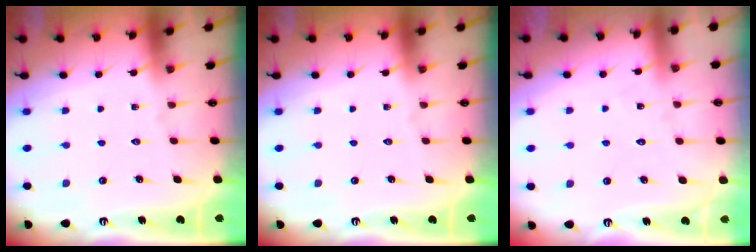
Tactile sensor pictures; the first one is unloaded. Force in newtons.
{"total": 0.0}
{"total": 4.7, "press": 4.7, "slide": 0.4}